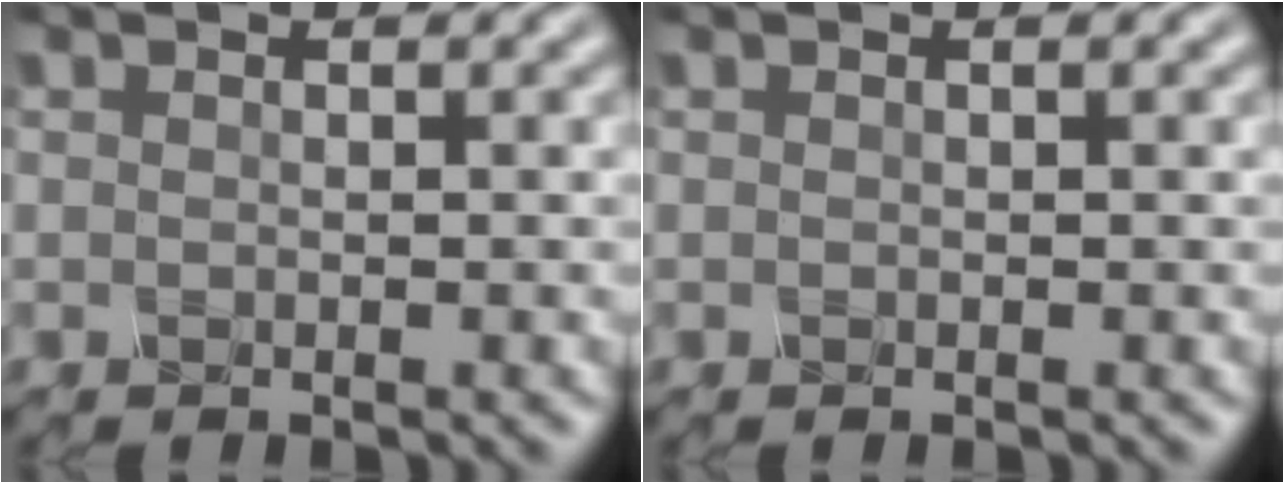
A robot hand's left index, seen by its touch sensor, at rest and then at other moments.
{"total": 0.7, "force": [0.2, 0.3, 0.5], "torque": [-0.002, 0.005, -0.004]}